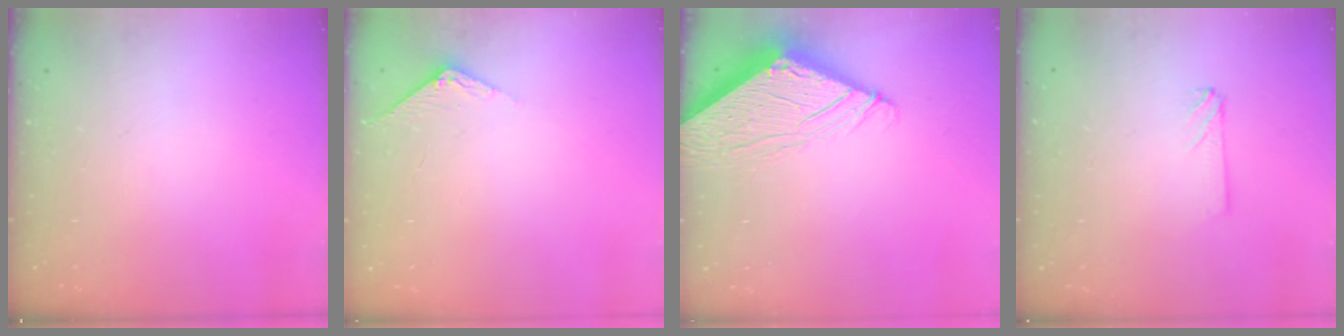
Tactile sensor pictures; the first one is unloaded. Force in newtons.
{"total": 3.9, "press": 3.9, "slide": 0.2}
{"total": 8.1, "press": 8.0, "slide": 0.8}
{"total": 2.2, "press": 2.2, "slide": 0.3}